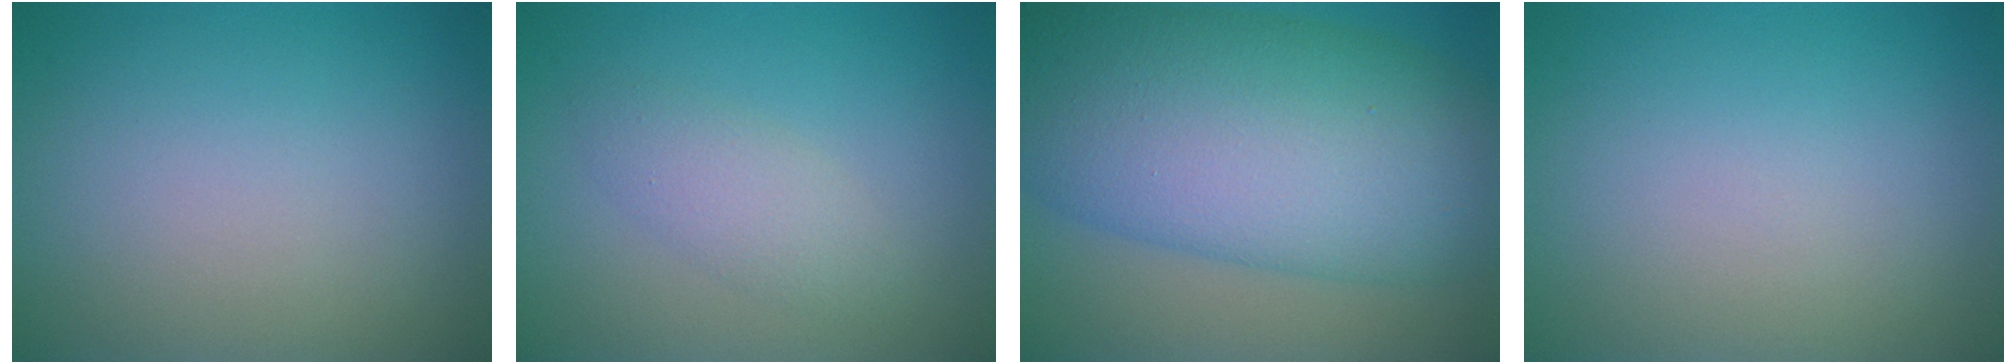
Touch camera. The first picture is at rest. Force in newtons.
{"total": 2.2, "press": 2.2, "slide": 0.0}
{"total": 14.5, "press": 14.5, "slide": 0.1}
{"total": 0.0}